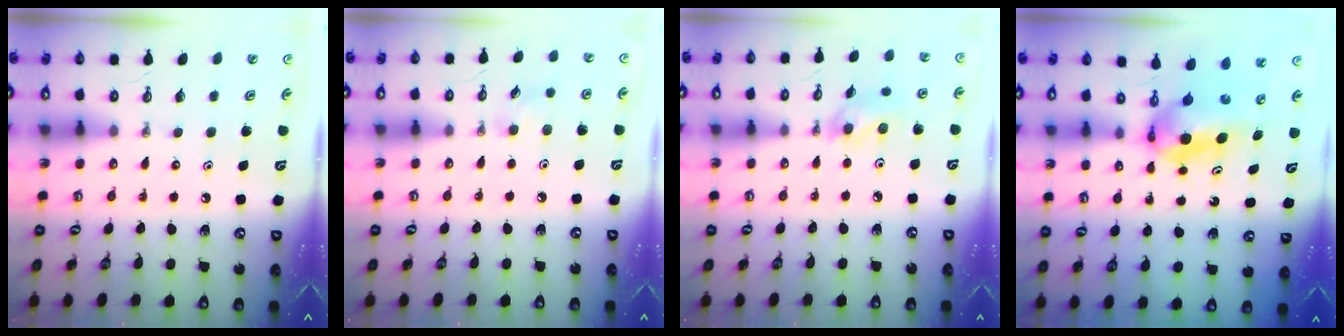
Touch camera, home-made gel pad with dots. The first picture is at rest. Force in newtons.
{"total": 5.9, "press": 5.7, "slide": 1.4}
{"total": 8.1, "press": 8.0, "slide": 0.9}
{"total": 5.7, "press": 5.4, "slide": 1.9}